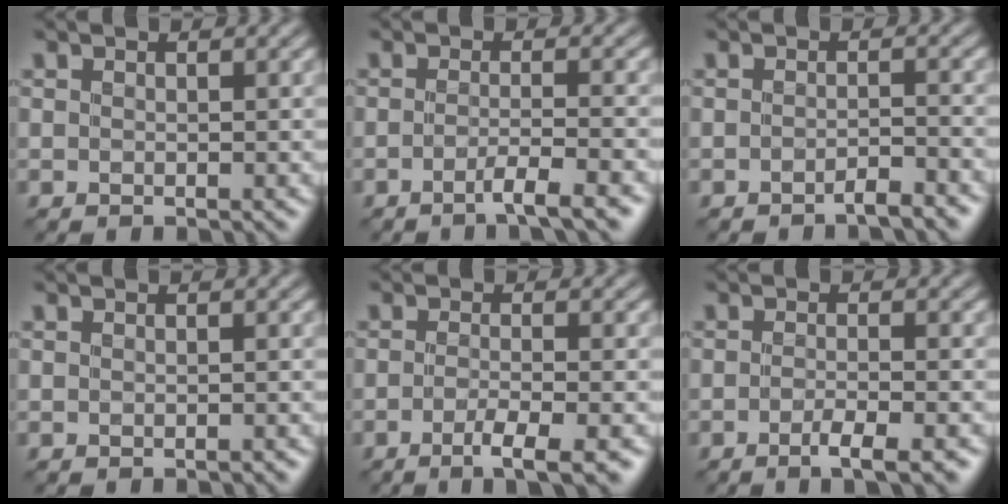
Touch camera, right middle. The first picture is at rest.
{"total": 3.0, "force": [-1.8, 0.3, 2.4], "torque": [-0.033, 0.004, -0.043]}
{"total": 1.7, "force": [-1.5, 0.1, 0.9], "torque": [-0.010, 0.005, -0.030]}
{"total": 0.6, "force": [-0.4, 0.2, 0.4], "torque": [-0.005, -0.002, -0.004]}
{"total": 3.8, "force": [-2.0, 0.7, 3.1], "torque": [-0.050, -0.003, -0.041]}
{"total": 3.3, "force": [-1.9, 0.7, 2.6], "torque": [-0.042, 0.000, -0.035]}